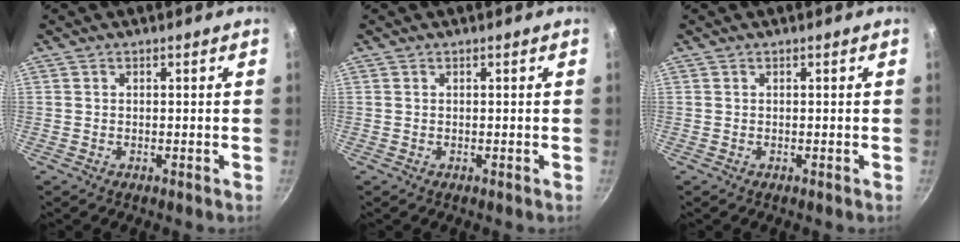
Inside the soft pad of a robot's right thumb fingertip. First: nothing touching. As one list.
[{"total": 0.0}, {"total": 0.0}]